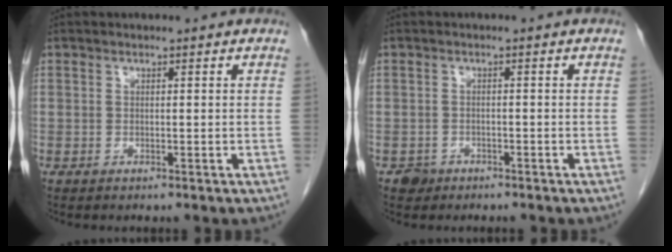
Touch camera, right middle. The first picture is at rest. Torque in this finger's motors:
{"motor_torque": [-0.18, -0.12, 0.00, 0.00]}